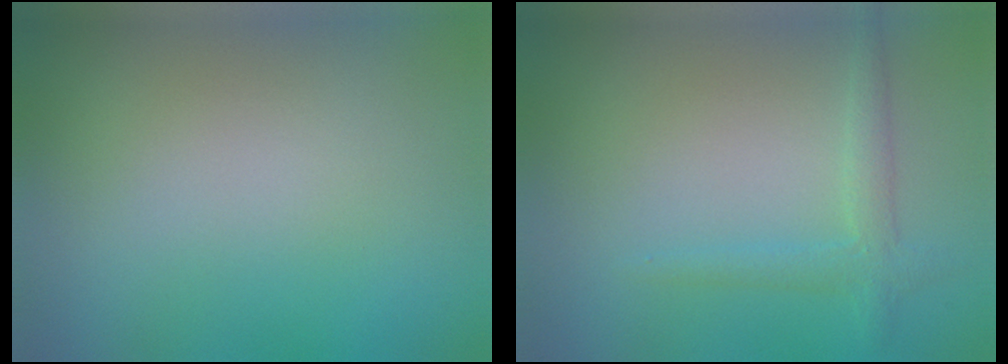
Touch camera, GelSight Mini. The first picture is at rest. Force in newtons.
{"total": 1.9, "press": 1.9, "slide": 0.1}